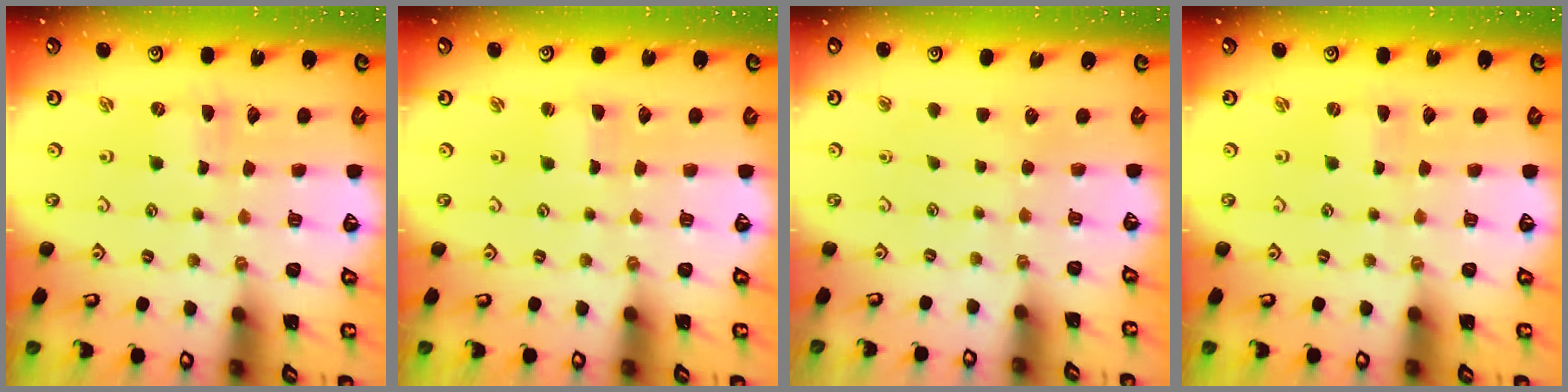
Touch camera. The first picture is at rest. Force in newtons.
{"total": 1.1, "press": 1.1, "slide": 0.0}
{"total": 0.0}
{"total": 0.0}